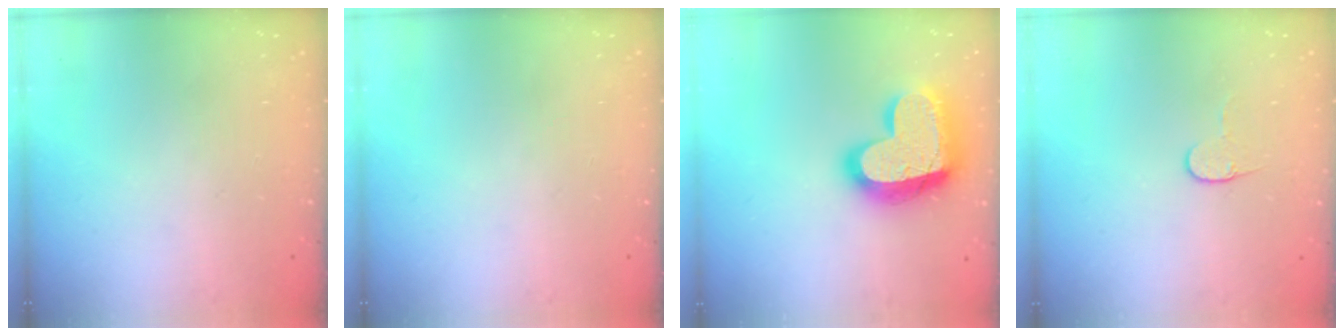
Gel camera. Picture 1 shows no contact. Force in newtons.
{"total": 0.0}
{"total": 22.4, "press": 22.4, "slide": 1.4}
{"total": 4.3, "press": 4.3, "slide": 0.4}